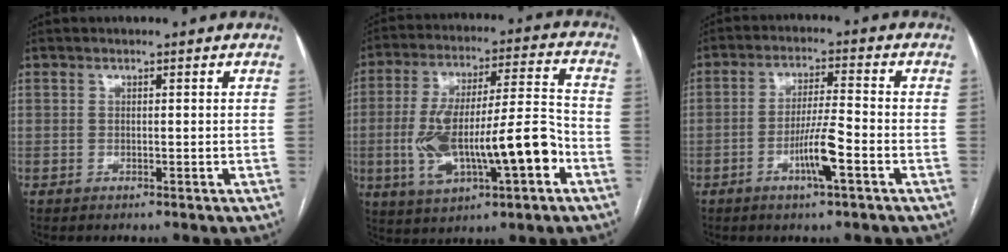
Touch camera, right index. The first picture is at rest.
{"total": 17.7, "force": [-4.9, 4.1, 16.5], "torque": [-0.305, 0.019, -0.071]}
{"total": 6.9, "force": [-2.9, 0.2, 6.2], "torque": [-0.118, -0.002, -0.053]}